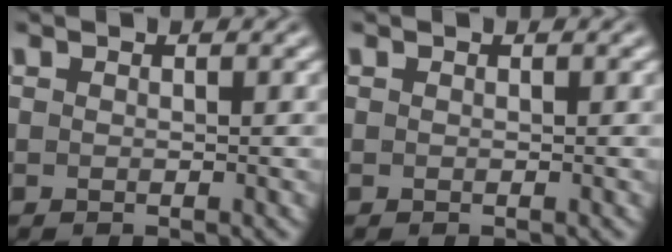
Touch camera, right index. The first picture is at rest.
{"total": 0.0}